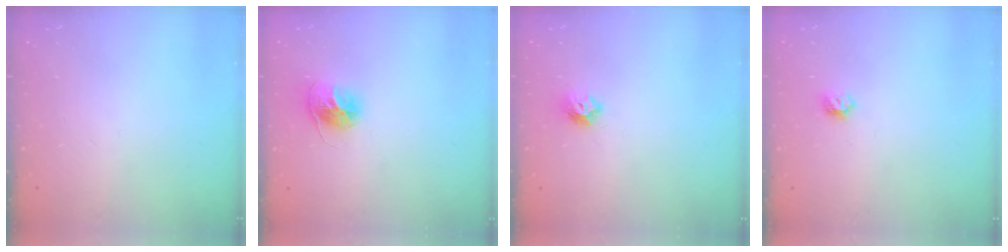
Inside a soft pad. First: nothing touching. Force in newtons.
{"total": 11.8, "press": 11.7, "slide": 0.8}
{"total": 7.3, "press": 7.2, "slide": 0.9}
{"total": 5.1, "press": 5.0, "slide": 0.9}